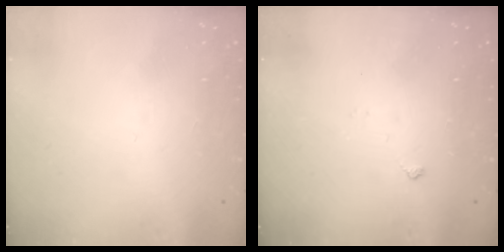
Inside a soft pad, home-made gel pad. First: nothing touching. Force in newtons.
{"total": 4.3, "press": 4.2, "slide": 0.7}